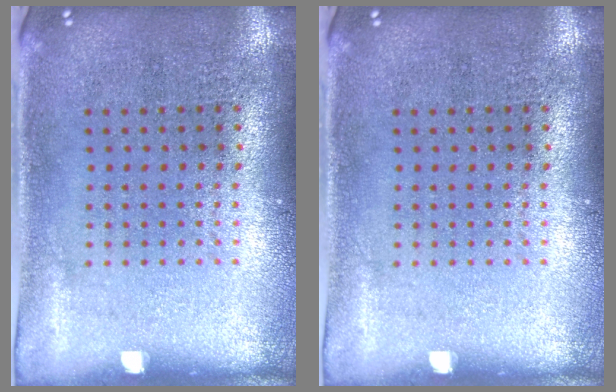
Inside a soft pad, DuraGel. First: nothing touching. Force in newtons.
{"total": 0.0}